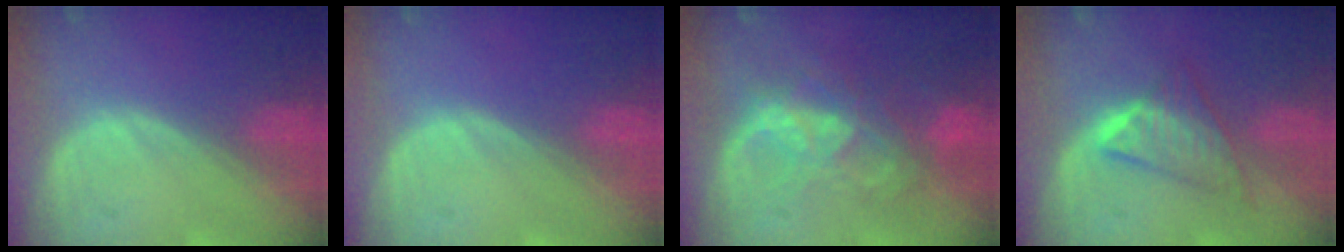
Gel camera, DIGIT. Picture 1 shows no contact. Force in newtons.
{"total": 0.0}
{"total": 8.7, "press": 7.5, "slide": 4.3}
{"total": 5.8, "press": 5.8, "slide": 0.8}